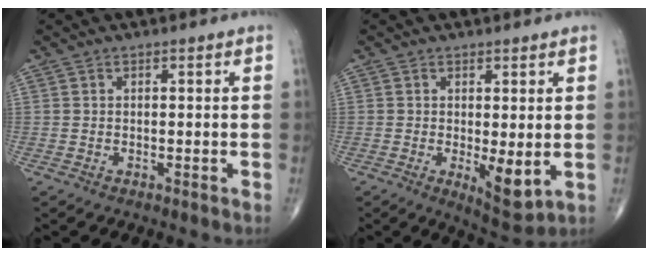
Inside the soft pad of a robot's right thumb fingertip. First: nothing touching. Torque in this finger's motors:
{"motor_torque": [2.39, 2.62, 0.82, 0.08, 0.09]}